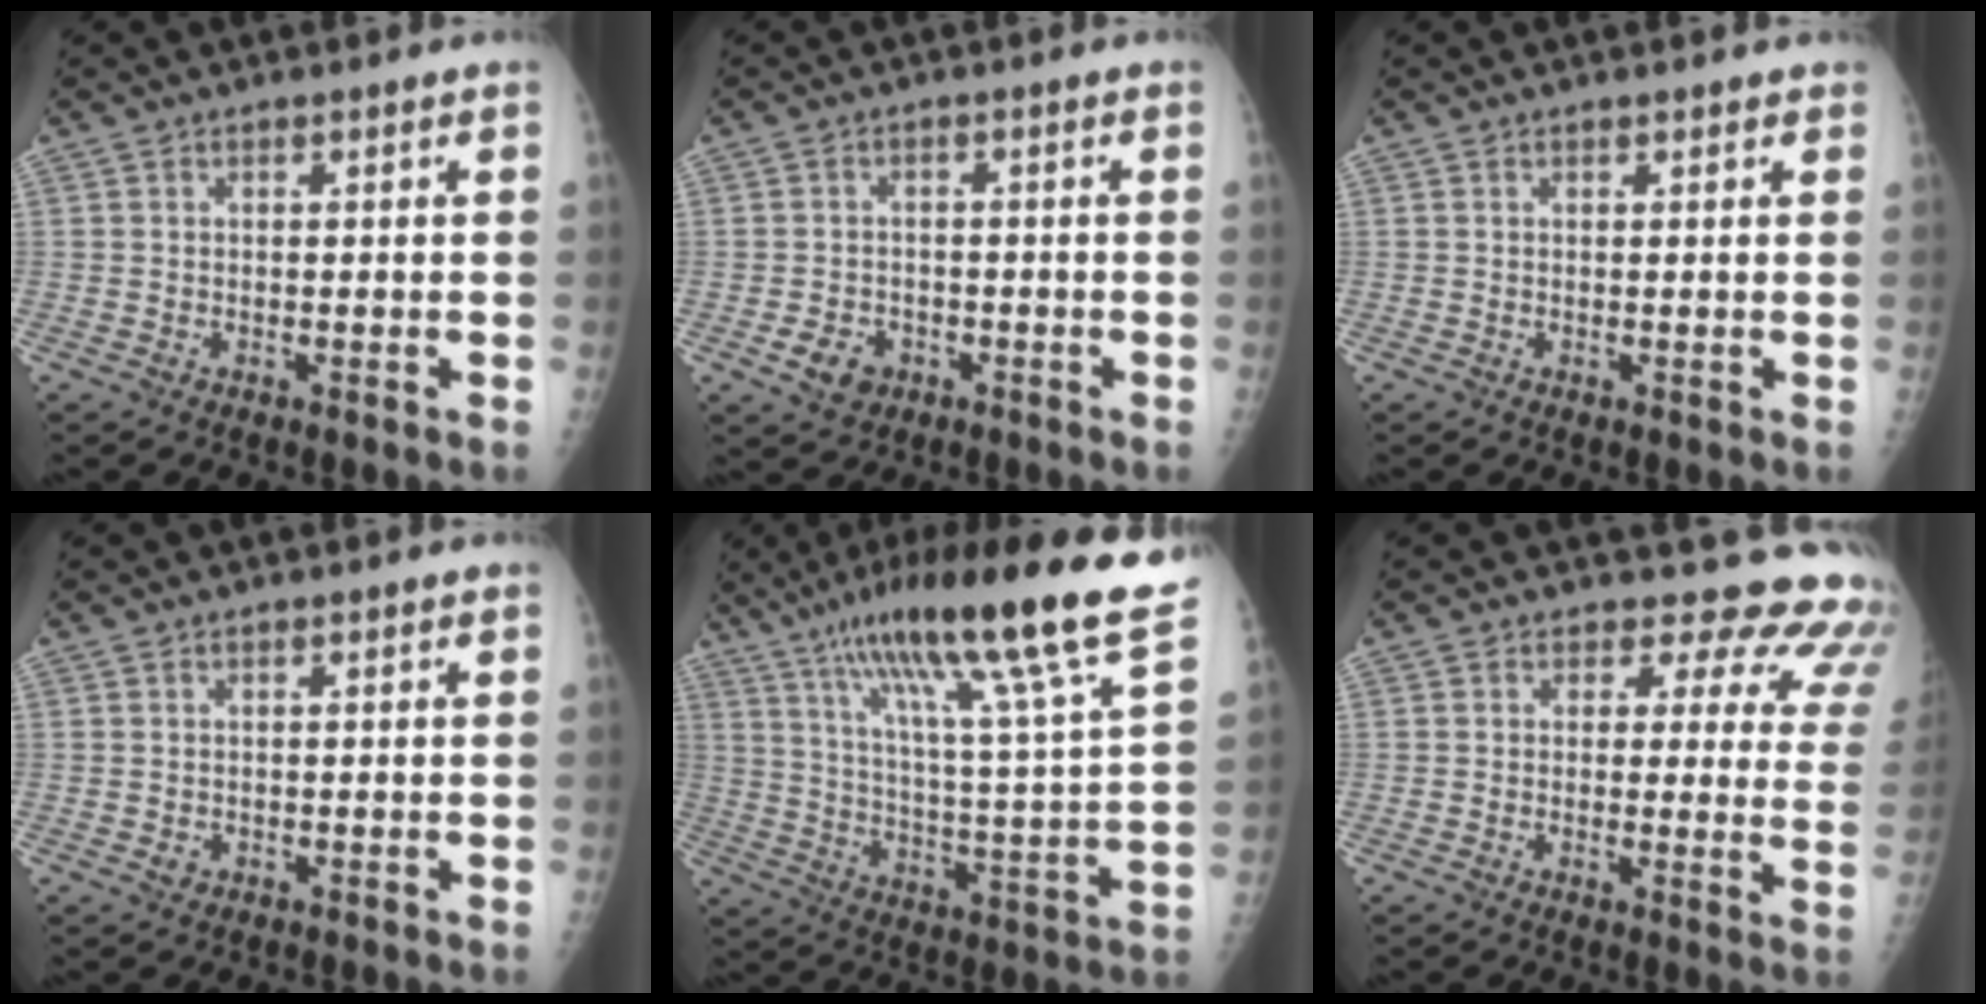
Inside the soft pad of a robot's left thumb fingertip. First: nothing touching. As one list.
[{"total": 4.4, "force": [-1.9, 3.4, 1.9], "torque": [-0.023, 0.007, -0.024]}, {"total": 1.0, "force": [0.9, 0.5, 0.3], "torque": [0.002, -0.002, 0.009]}, {"total": 0.7, "force": [0.0, 0.6, 0.3], "torque": [0.000, 0.001, 0.002]}, {"total": 26.5, "force": [18.2, 1.9, 19.1], "torque": [-0.296, -0.061, 0.282]}, {"total": 14.3, "force": [13.0, 5.5, 2.6], "torque": [0.023, -0.100, 0.111]}]